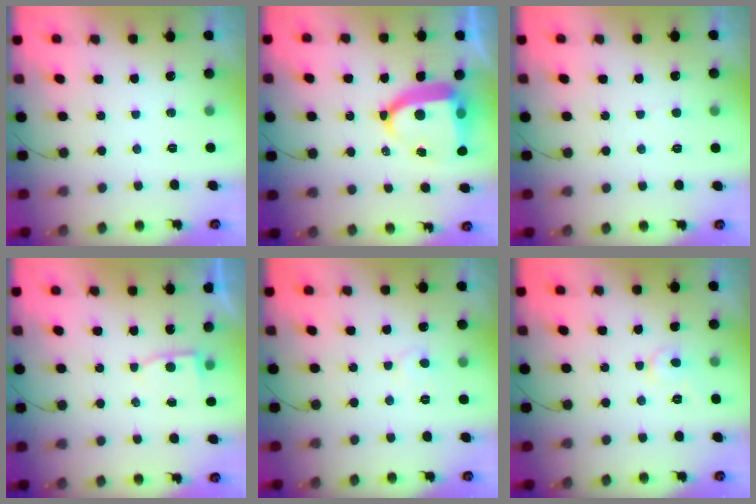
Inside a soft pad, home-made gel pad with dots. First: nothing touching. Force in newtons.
{"total": 12.7, "press": 12.6, "slide": 1.6}
{"total": 1.7, "press": 1.7, "slide": 0.1}
{"total": 3.3, "press": 3.2, "slide": 0.3}
{"total": 4.6, "press": 4.6, "slide": 0.4}
{"total": 4.6, "press": 4.6, "slide": 0.4}